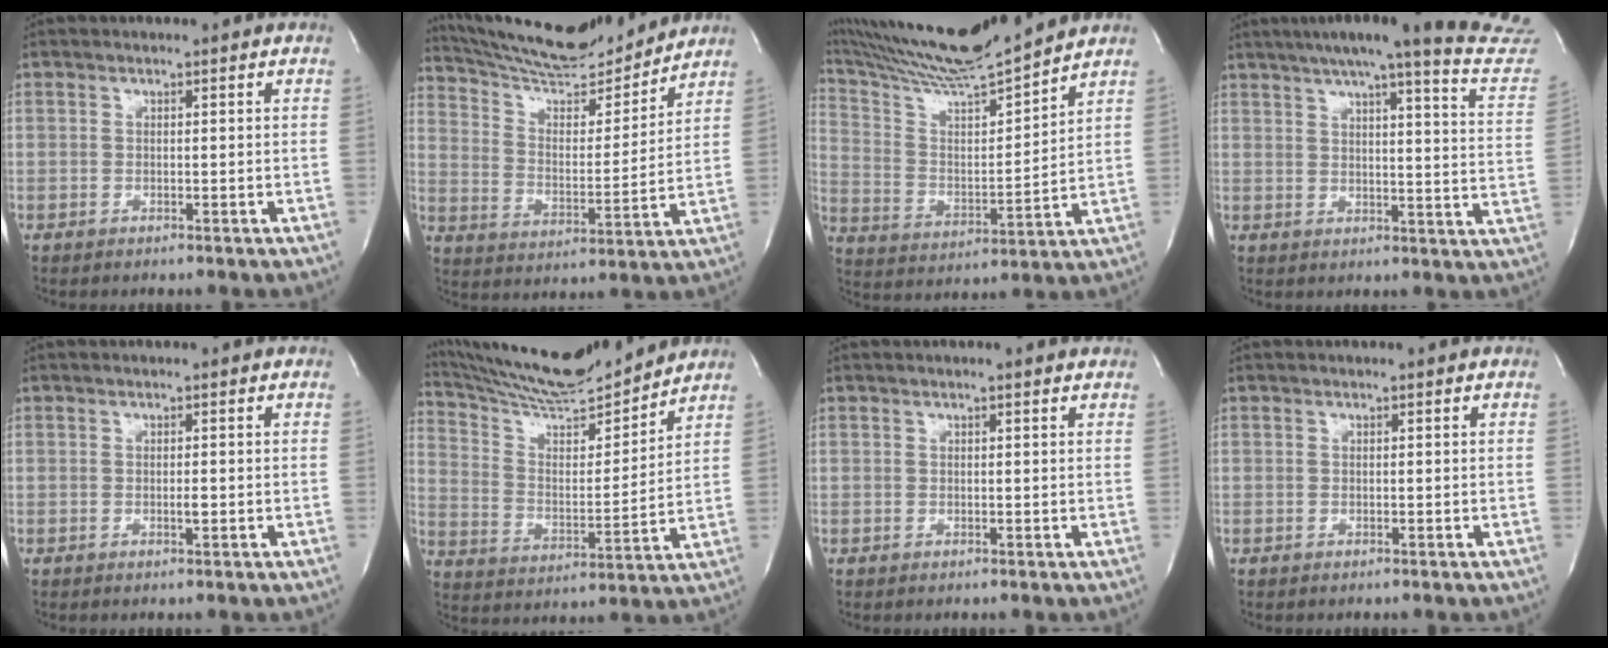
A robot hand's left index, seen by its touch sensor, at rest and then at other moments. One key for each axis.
{"total": 16.4, "fx": 15.7, "fy": 1.8, "fz": 4.3, "tx": -0.081, "ty": -0.008, "tz": 0.253}
{"total": 16.6, "fx": 15.3, "fy": -0.4, "fz": 6.4, "tx": -0.129, "ty": -0.003, "tz": 0.269}
{"total": 24.4, "fx": 22.0, "fy": 0.4, "fz": 10.5, "tx": -0.143, "ty": -0.075, "tz": 0.250}
{"total": 0.8, "fx": -0.1, "fy": 0.1, "fz": 0.8, "tx": -0.015, "ty": -0.001, "tz": -0.002}
{"total": 16.6, "fx": 15.6, "fy": 1.2, "fz": 5.5, "tx": -0.106, "ty": -0.005, "tz": 0.266}
{"total": 1.5, "fx": 1.3, "fy": 0.1, "fz": 0.8, "tx": -0.016, "ty": 0.013, "tz": 0.015}
{"total": 0.0}